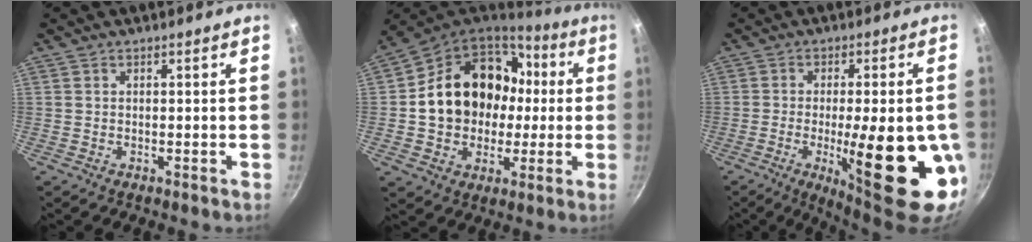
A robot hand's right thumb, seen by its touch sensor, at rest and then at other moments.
{"total": 22.1, "force": [1.8, 17.6, 13.3], "torque": [-0.204, 0.047, 0.035]}
{"total": 20.0, "force": [-4.8, 5.0, 18.8], "torque": [-0.249, -0.002, -0.059]}